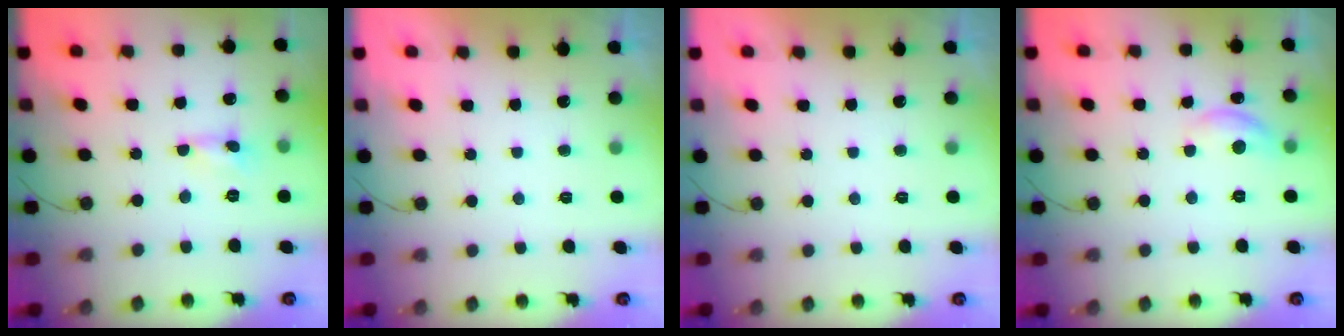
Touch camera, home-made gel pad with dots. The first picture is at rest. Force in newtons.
{"total": 0.0}
{"total": 0.0}
{"total": 8.7, "press": 8.7, "slide": 0.5}